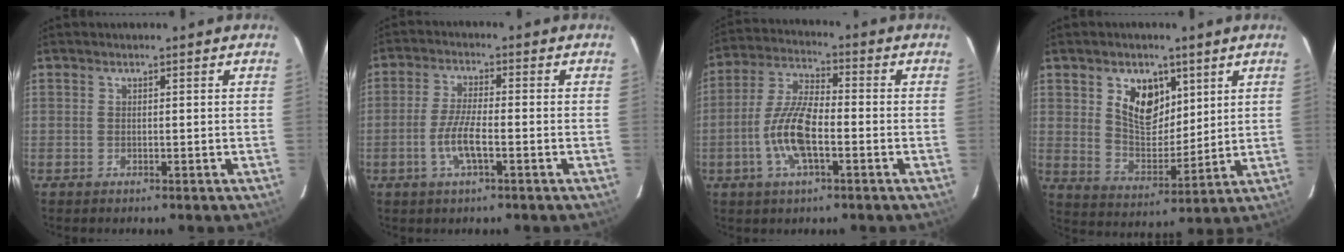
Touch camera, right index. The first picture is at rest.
{"total": 6.2, "force": [-2.3, 1.2, 5.6], "torque": [-0.116, -0.004, -0.046]}
{"total": 10.9, "force": [-3.4, 3.7, 9.7], "torque": [-0.204, 0.003, -0.068]}
{"total": 10.3, "force": [4.6, 6.6, 6.3], "torque": [-0.106, 0.000, 0.091]}